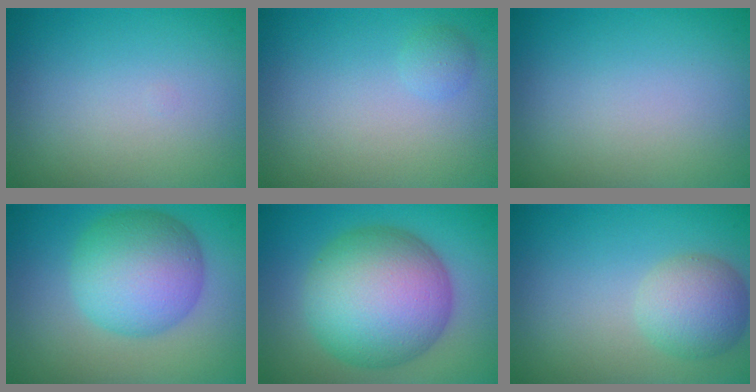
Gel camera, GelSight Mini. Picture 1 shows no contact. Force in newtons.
{"total": 0.9, "press": 0.9, "slide": 0.0}
{"total": 0.0}
{"total": 7.9, "press": 7.9, "slide": 0.1}
{"total": 12.3, "press": 12.3, "slide": 0.3}
{"total": 3.7, "press": 3.7, "slide": 0.1}